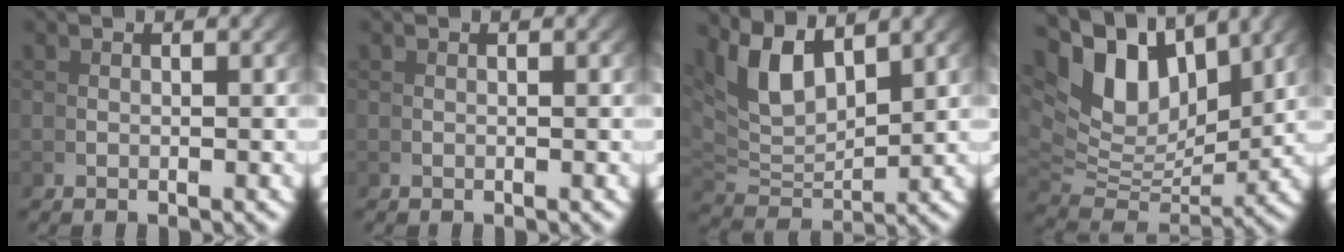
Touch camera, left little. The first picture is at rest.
{"total": 0.0}
{"total": 7.7, "force": [3.3, 4.5, 5.4], "torque": [-0.114, -0.011, 0.068]}
{"total": 10.8, "force": [4.1, 6.7, 7.4], "torque": [-0.141, 0.000, 0.072]}